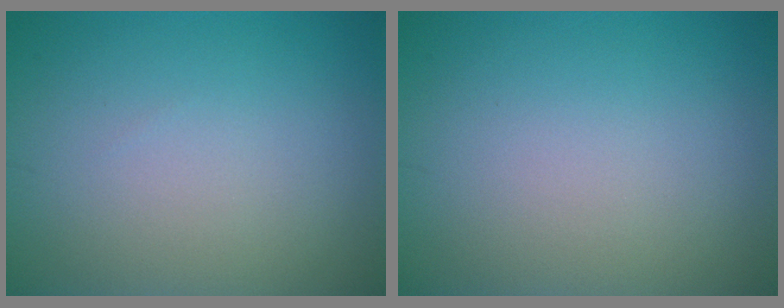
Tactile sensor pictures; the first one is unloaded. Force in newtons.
{"total": 0.0}